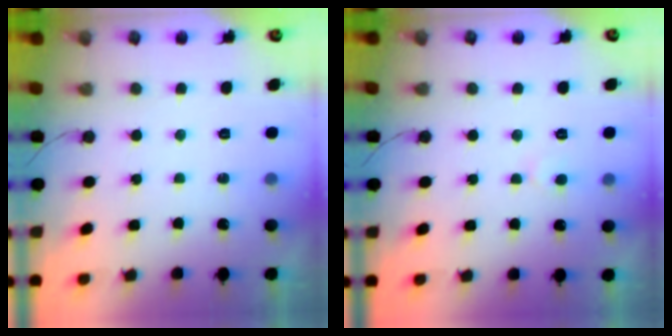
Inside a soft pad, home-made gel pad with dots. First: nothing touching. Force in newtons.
{"total": 3.6, "press": 3.6, "slide": 0.4}